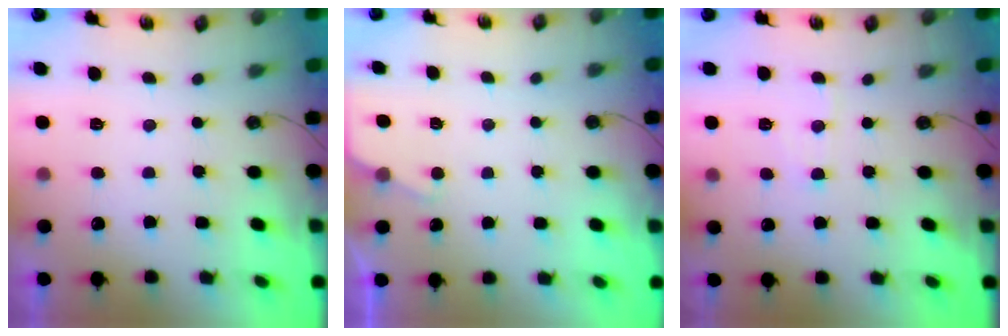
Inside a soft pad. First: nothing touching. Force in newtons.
{"total": 2.3, "press": 2.3, "slide": 0.3}
{"total": 4.7, "press": 4.7, "slide": 0.6}